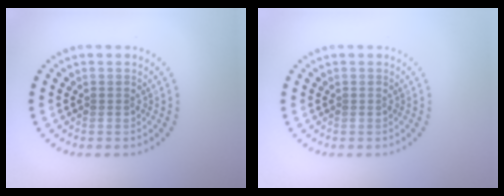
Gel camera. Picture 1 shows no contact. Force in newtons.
{"total": 0.0}